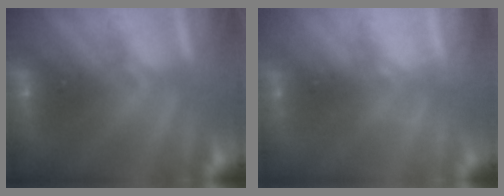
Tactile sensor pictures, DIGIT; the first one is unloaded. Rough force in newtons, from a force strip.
{"total": 2.2}